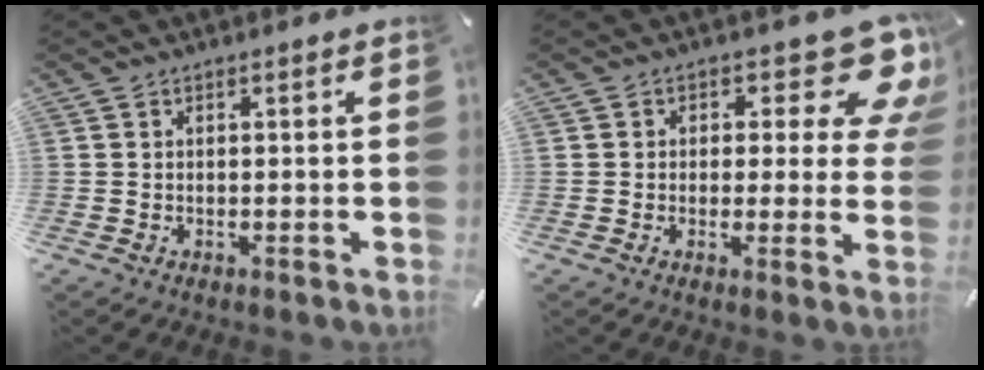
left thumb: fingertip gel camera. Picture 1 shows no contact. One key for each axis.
{"total": 12.5, "fx": 6.3, "fy": 6.0, "fz": 9.0, "tx": -0.108, "ty": -0.045, "tz": 0.109}